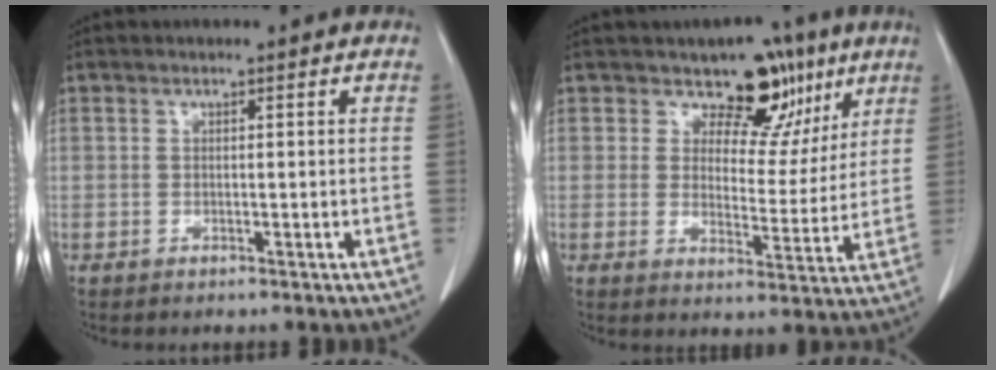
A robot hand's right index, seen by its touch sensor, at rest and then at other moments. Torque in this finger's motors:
{"motor_torque": [0.06, 0.27, 0.08, 0.00]}